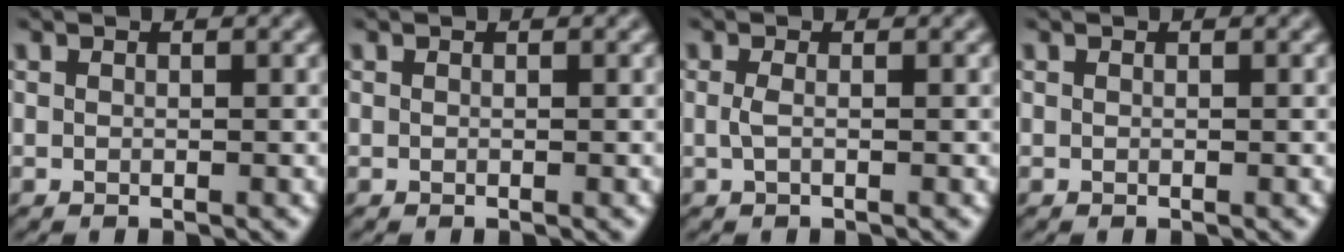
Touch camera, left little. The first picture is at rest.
{"total": 0.0}
{"total": 0.7, "force": [-0.2, 0.2, 0.7], "torque": [-0.018, 0.001, -0.004]}
{"total": 0.0}